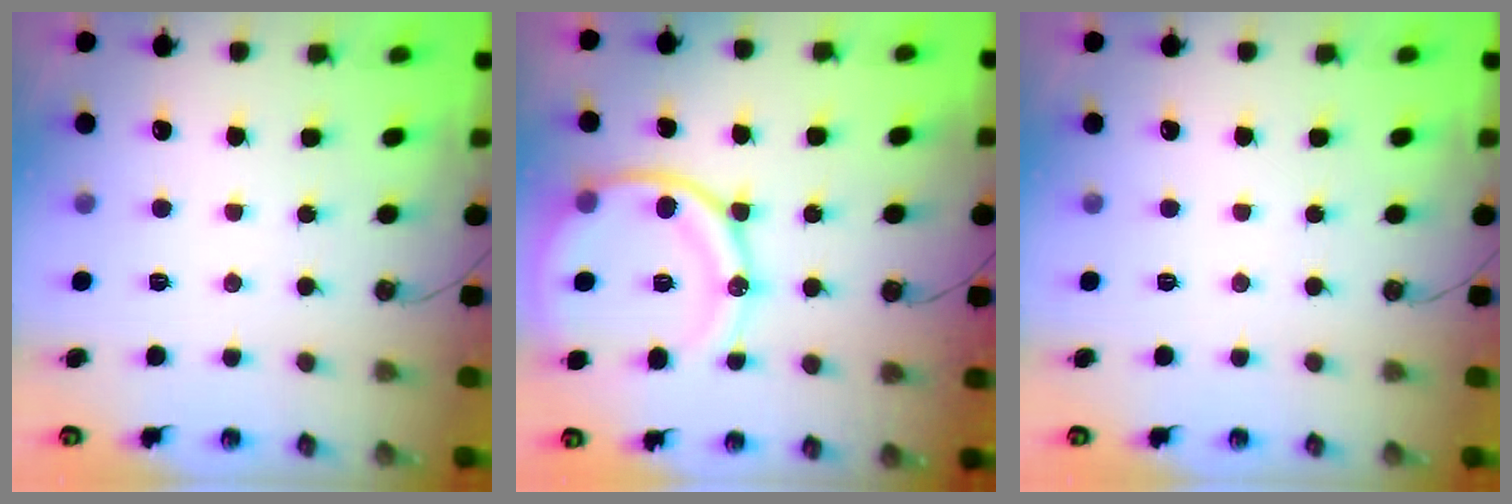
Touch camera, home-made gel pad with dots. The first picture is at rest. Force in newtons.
{"total": 16.7, "press": 16.6, "slide": 1.8}
{"total": 0.0}